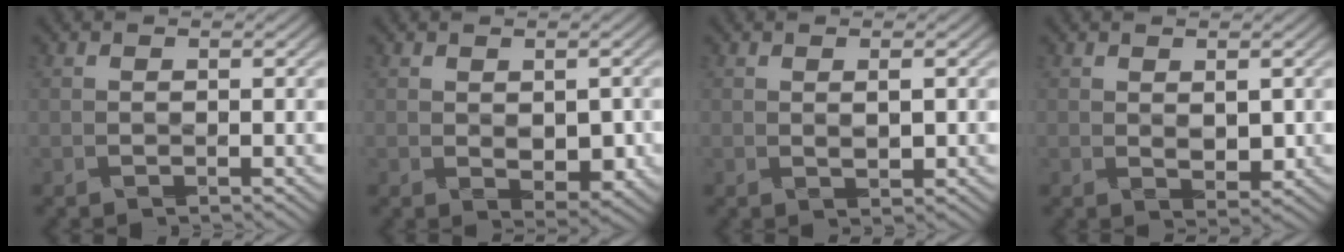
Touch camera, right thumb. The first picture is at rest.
{"total": 3.5, "force": [-0.3, 2.1, 2.8], "torque": [-0.048, -0.012, 0.004]}
{"total": 1.4, "force": [0.4, 0.5, 1.3], "torque": [-0.027, -0.004, 0.009]}
{"total": 2.4, "force": [0.5, 1.3, 1.9], "torque": [-0.036, -0.008, 0.013]}